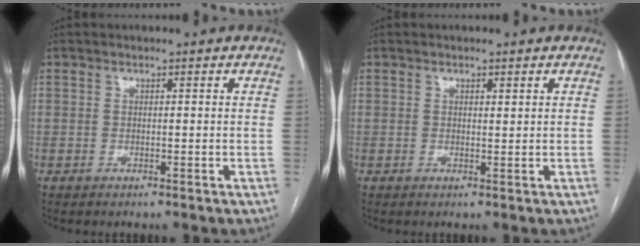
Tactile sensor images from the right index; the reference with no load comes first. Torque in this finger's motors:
{"motor_torque": [-0.06, 0.23, -0.02, -0.01]}